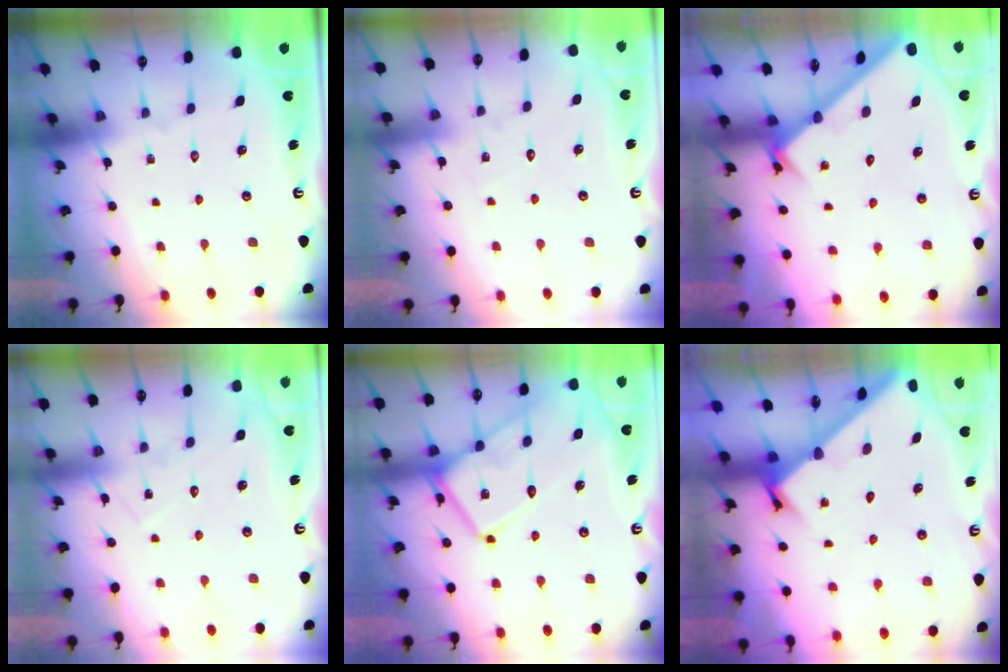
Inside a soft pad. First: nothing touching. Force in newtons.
{"total": 3.4, "press": 3.4, "slide": 0.3}
{"total": 2.3, "press": 2.2, "slide": 0.2}
{"total": 7.2, "press": 7.2, "slide": 0.5}
{"total": 14.8, "press": 14.7, "slide": 1.4}
{"total": 2.1, "press": 2.1, "slide": 0.2}